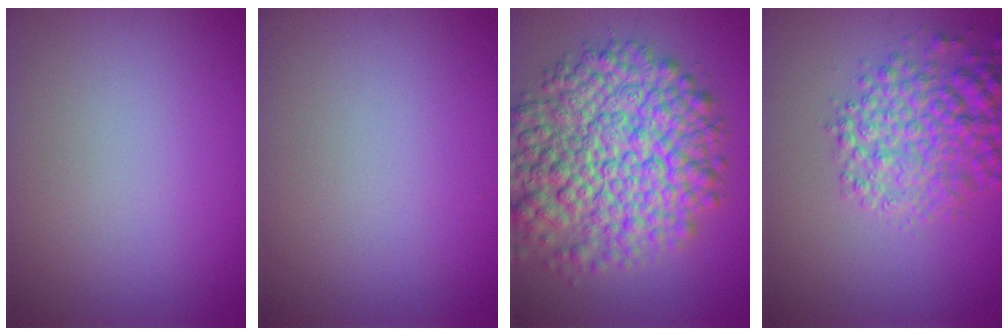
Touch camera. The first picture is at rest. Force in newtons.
{"total": 0.0}
{"total": 12.0, "press": 12.0, "slide": 0.3}
{"total": 6.3, "press": 6.3, "slide": 0.2}